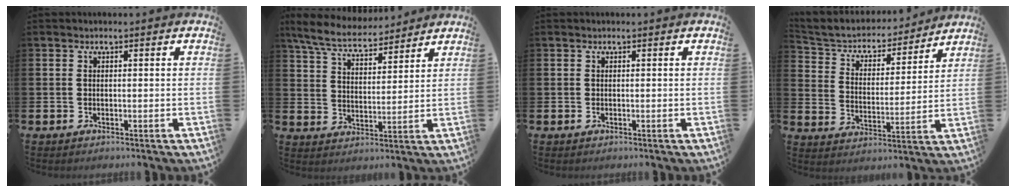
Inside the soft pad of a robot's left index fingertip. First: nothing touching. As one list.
[{"total": 7.1, "force": [6.6, 1.5, 2.2], "torque": [-0.074, -0.029, 0.119]}, {"total": 0.0}, {"total": 5.8, "force": [5.4, 2.1, 0.7], "torque": [-0.052, -0.042, 0.090]}]